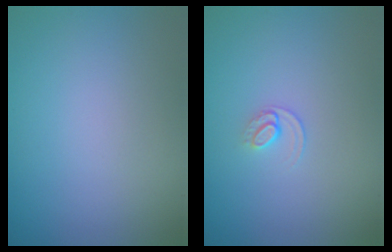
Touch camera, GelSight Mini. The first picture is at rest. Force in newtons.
{"total": 1.0, "press": 0.6, "slide": 0.8}